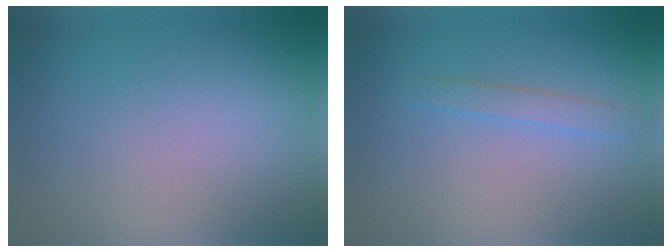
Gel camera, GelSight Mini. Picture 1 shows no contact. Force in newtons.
{"total": 1.3, "press": 1.3, "slide": 0.1}